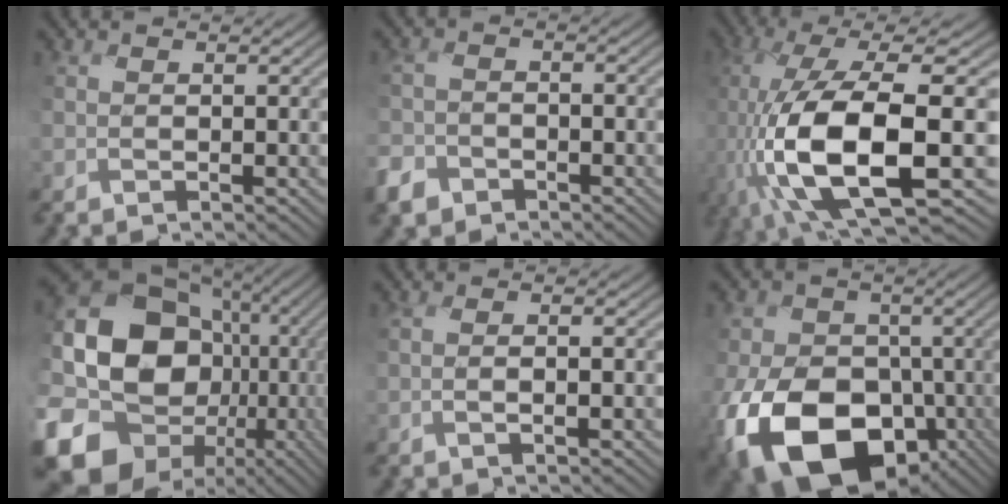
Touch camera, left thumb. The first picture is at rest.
{"total": 3.5, "force": [-2.6, 2.3, 0.5], "torque": [-0.023, -0.006, -0.060]}
{"total": 15.8, "force": [-4.1, 5.9, 14.1], "torque": [-0.311, -0.026, -0.063]}
{"total": 21.7, "force": [-0.5, 18.2, 11.7], "torque": [-0.297, -0.031, -0.004]}
{"total": 1.9, "force": [-0.1, 0.5, 1.8], "torque": [-0.041, -0.003, -0.003]}
{"total": 18.0, "force": [-6.6, 13.0, 10.6], "torque": [-0.230, -0.050, -0.113]}